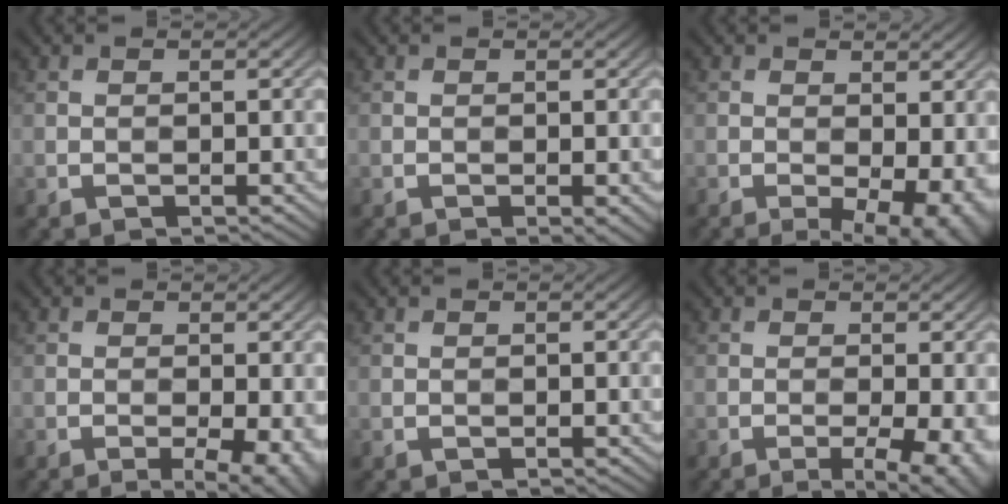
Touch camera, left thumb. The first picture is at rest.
{"total": 0.9, "force": [-0.3, 0.2, 0.9], "torque": [-0.015, -0.005, -0.006]}
{"total": 7.7, "force": [-1.8, 3.5, 6.6], "torque": [-0.087, -0.008, -0.022]}
{"total": 4.3, "force": [-1.5, 1.1, 3.9], "torque": [-0.059, -0.005, -0.019]}
{"total": 0.0}
{"total": 5.7, "force": [-2.0, 1.5, 5.1], "torque": [-0.076, -0.004, -0.024]}